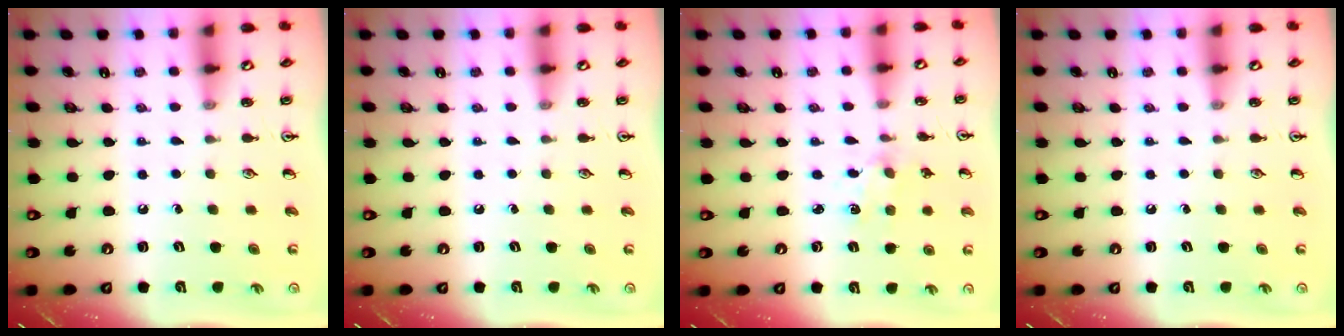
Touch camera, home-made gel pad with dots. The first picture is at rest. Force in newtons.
{"total": 0.0}
{"total": 1.5, "press": 1.4, "slide": 0.4}
{"total": 0.0}